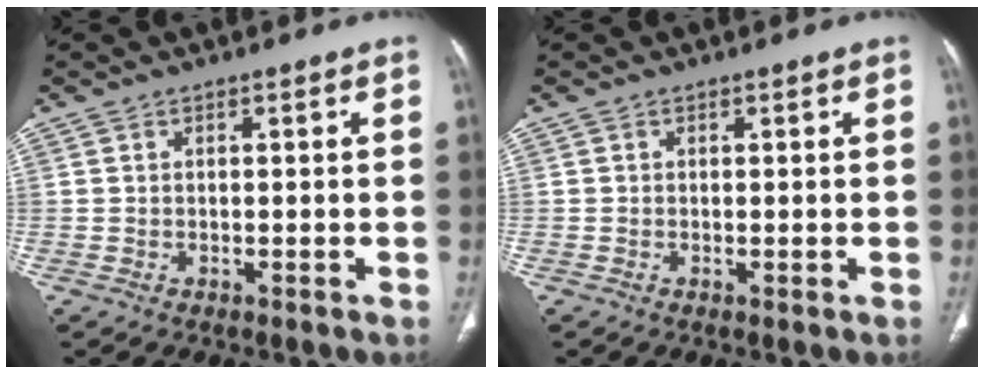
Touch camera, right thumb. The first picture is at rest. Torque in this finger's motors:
{"motor_torque": [2.33, 0.72, 0.16, -0.49, -0.08]}